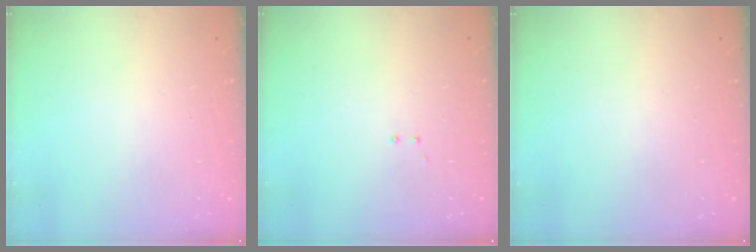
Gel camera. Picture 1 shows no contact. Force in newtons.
{"total": 3.0, "press": 2.9, "slide": 0.7}
{"total": 0.0}